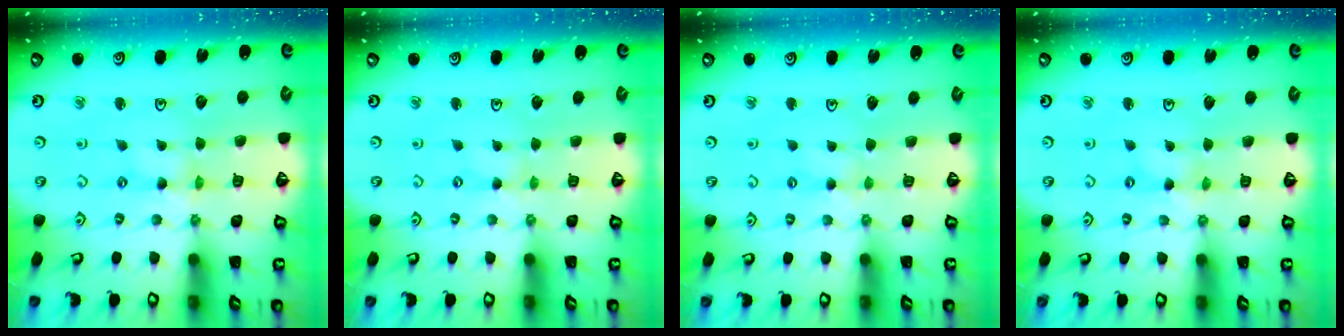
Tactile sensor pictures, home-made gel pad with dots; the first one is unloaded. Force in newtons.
{"total": 0.0}
{"total": 2.8, "press": 2.8, "slide": 0.5}
{"total": 0.0}